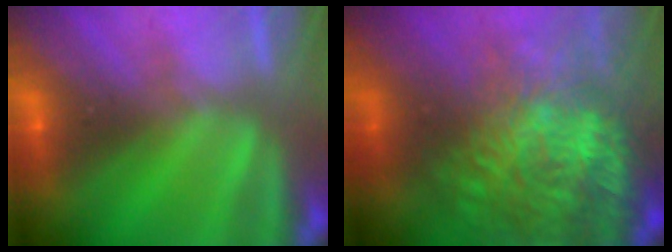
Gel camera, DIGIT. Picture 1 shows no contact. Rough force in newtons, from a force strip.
{"total": 10.6}